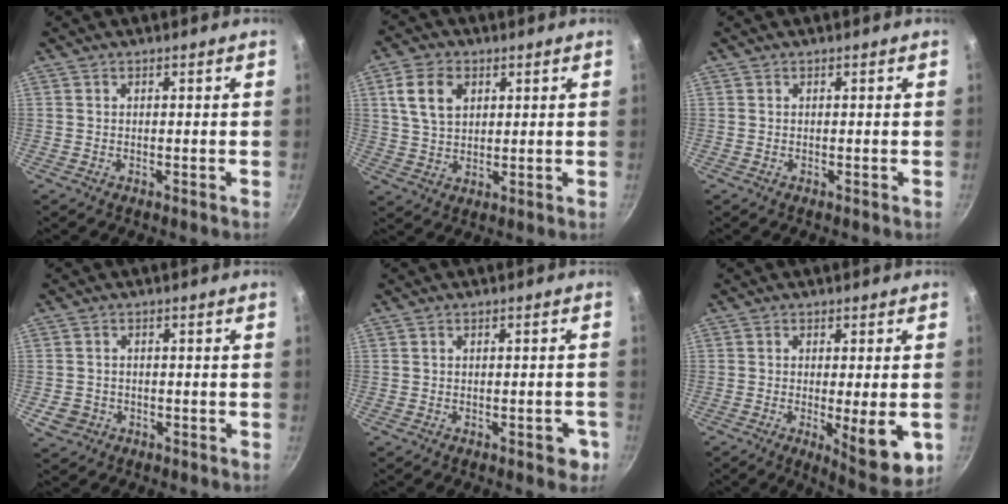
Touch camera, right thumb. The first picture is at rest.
{"total": 8.3, "force": [2.9, 5.7, 5.3], "torque": [-0.083, -0.003, 0.054]}
{"total": 0.0}
{"total": 3.7, "force": [-1.2, 3.2, 1.4], "torque": [-0.021, 0.012, -0.012]}
{"total": 3.3, "force": [-1.4, 1.7, 2.5], "torque": [-0.011, 0.017, -0.014]}
{"total": 10.3, "force": [-2.2, 2.6, 9.7], "torque": [-0.127, -0.010, -0.022]}